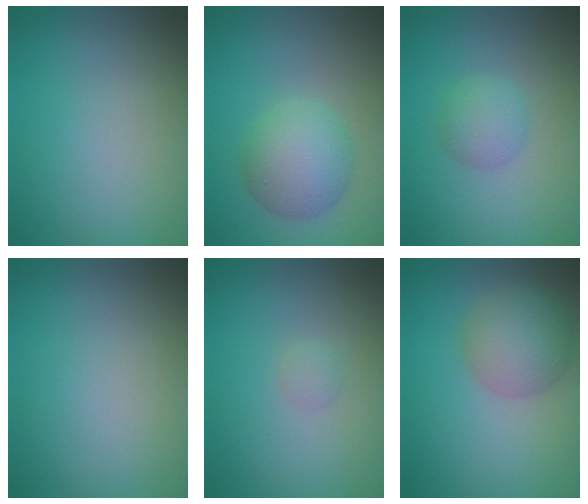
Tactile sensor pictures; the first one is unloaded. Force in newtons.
{"total": 5.1, "press": 5.1, "slide": 0.2}
{"total": 2.3, "press": 2.3, "slide": 0.1}
{"total": 0.0}
{"total": 0.7, "press": 0.7, "slide": 0.0}
{"total": 4.7, "press": 4.7, "slide": 0.2}